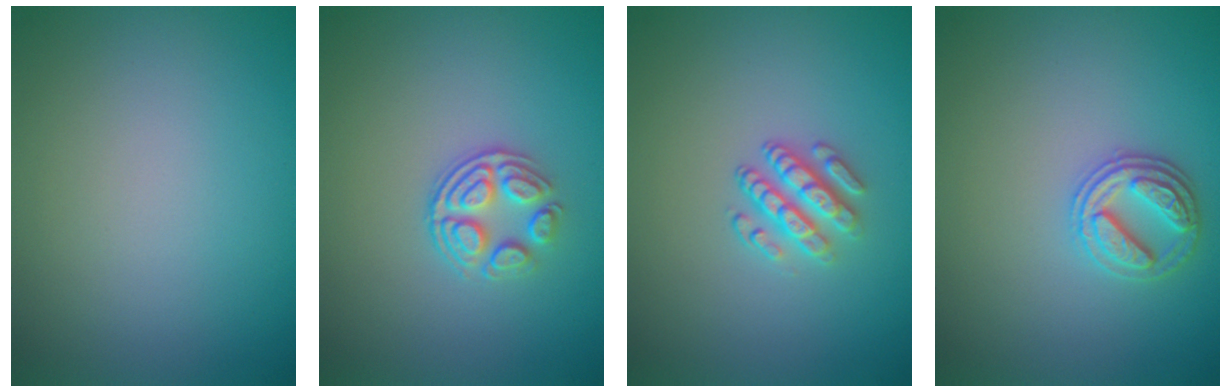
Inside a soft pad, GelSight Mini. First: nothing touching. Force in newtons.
{"total": 3.1, "press": 2.6, "slide": 1.7}
{"total": 2.9, "press": 2.5, "slide": 1.5}
{"total": 2.9, "press": 2.8, "slide": 0.7}